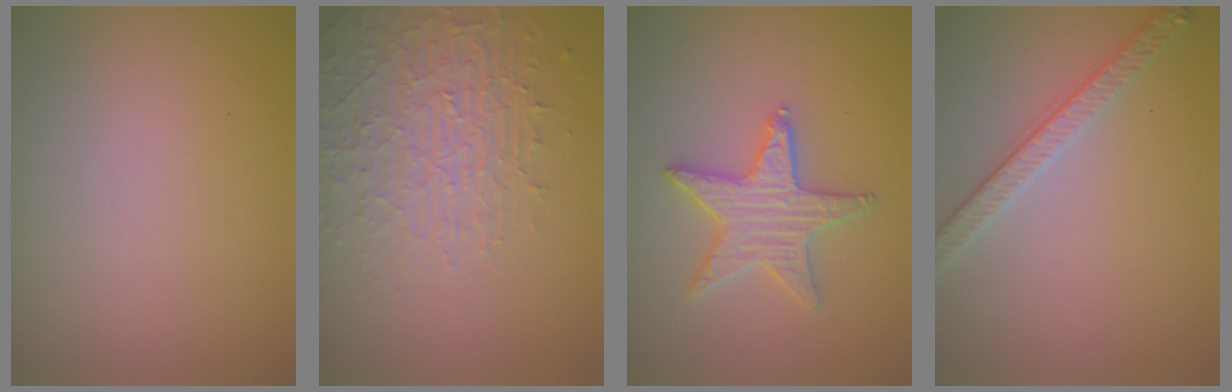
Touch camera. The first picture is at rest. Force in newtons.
{"total": 4.5, "press": 3.1, "slide": 3.3}
{"total": 3.5, "press": 3.4, "slide": 0.7}
{"total": 2.8, "press": 2.7, "slide": 0.8}